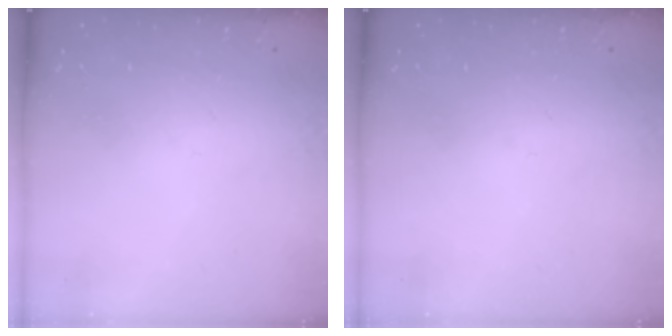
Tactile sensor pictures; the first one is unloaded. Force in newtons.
{"total": 0.0}